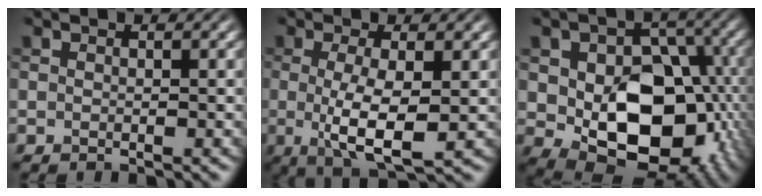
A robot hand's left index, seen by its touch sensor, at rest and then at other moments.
{"total": 5.4, "force": [-0.4, 1.3, 5.2], "torque": [-0.097, -0.011, -0.003]}
{"total": 11.6, "force": [-1.2, 8.0, 8.3], "torque": [-0.121, -0.022, -0.011]}